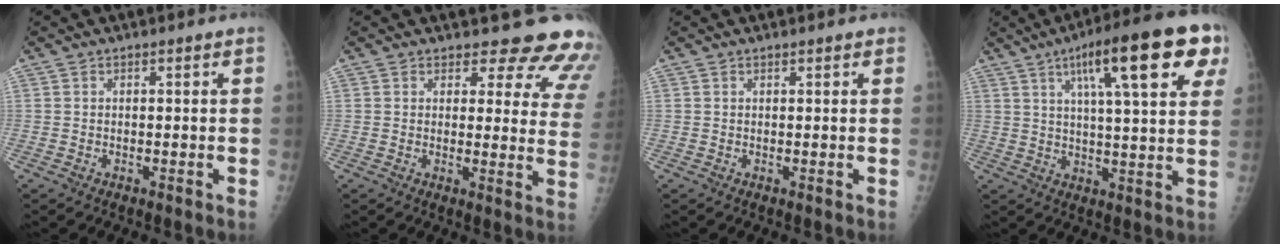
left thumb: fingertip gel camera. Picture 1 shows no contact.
{"total": 14.1, "force": [13.1, 4.7, 2.6], "torque": [0.026, -0.103, 0.119]}
{"total": 0.8, "force": [0.6, 0.3, 0.4], "torque": [-0.005, -0.002, 0.007]}
{"total": 20.3, "force": [9.2, 4.5, 17.6], "torque": [-0.236, 0.000, 0.130]}